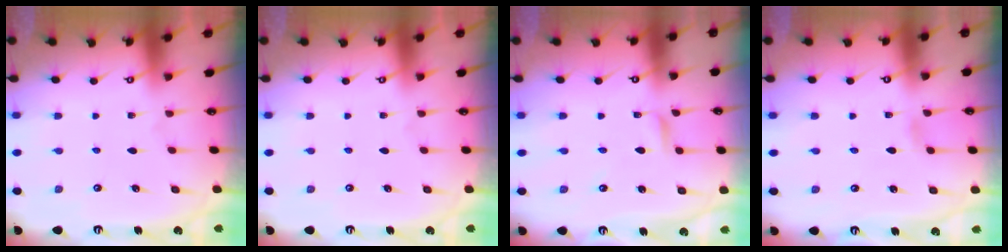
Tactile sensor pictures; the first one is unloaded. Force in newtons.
{"total": 0.0}
{"total": 1.7, "press": 1.7, "slide": 0.1}
{"total": 2.8, "press": 2.8, "slide": 0.2}